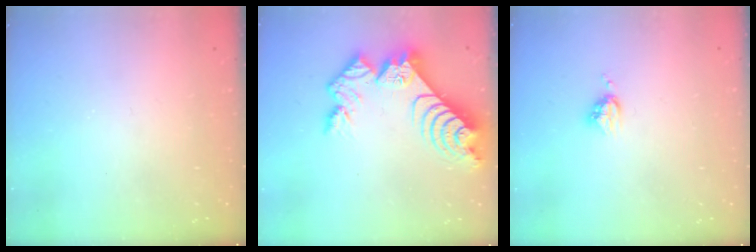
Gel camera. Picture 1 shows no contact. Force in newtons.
{"total": 13.3, "press": 13.2, "slide": 1.2}
{"total": 3.7, "press": 3.7, "slide": 0.5}